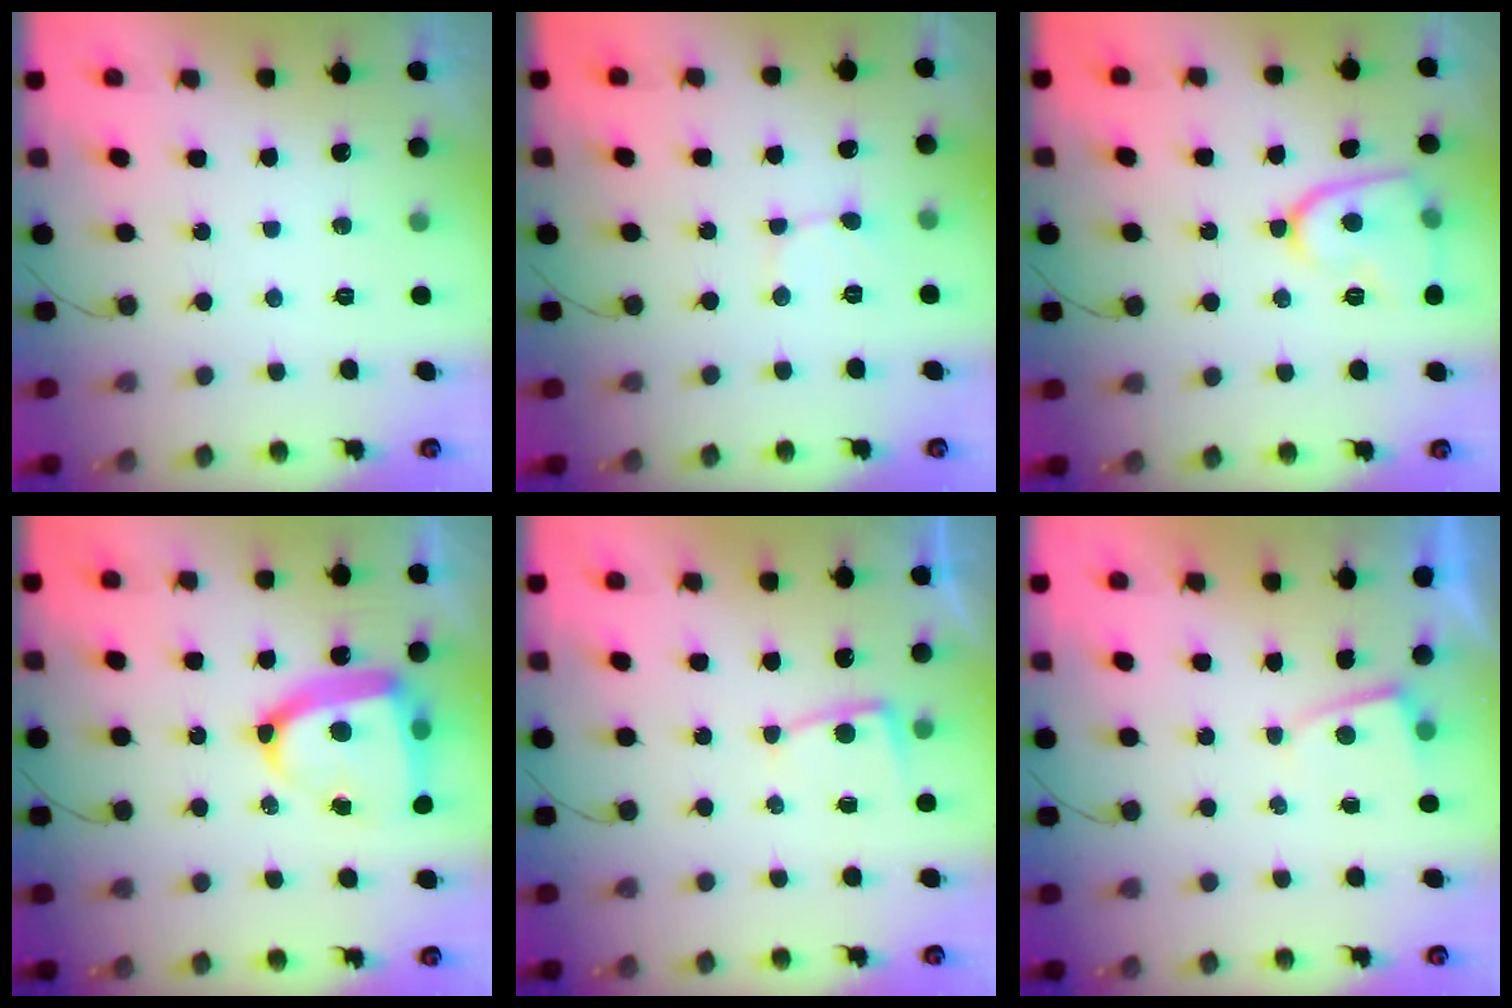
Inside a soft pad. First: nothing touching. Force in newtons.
{"total": 2.5, "press": 2.5, "slide": 0.3}
{"total": 11.6, "press": 11.6, "slide": 0.5}
{"total": 18.1, "press": 18.0, "slide": 1.9}
{"total": 4.9, "press": 4.9, "slide": 0.5}
{"total": 1.0, "press": 1.0, "slide": 0.3}